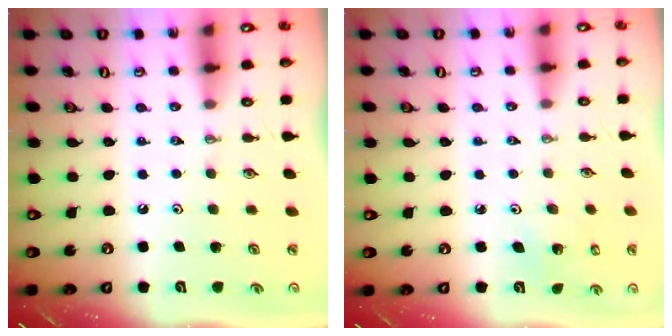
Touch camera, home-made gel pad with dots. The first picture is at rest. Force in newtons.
{"total": 3.0, "press": 3.0, "slide": 0.1}